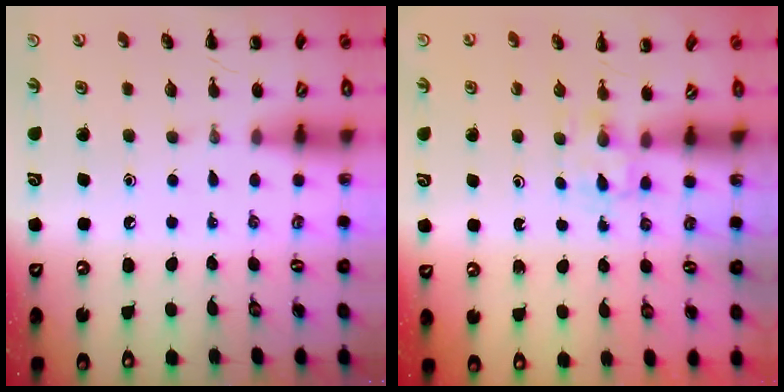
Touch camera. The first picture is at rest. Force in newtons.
{"total": 2.3, "press": 2.1, "slide": 0.9}